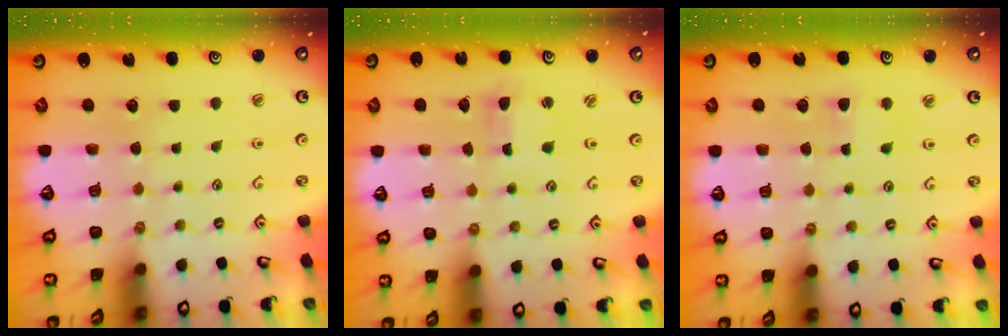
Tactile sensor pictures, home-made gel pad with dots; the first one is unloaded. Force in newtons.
{"total": 2.6, "press": 2.5, "slide": 0.3}
{"total": 2.9, "press": 2.9, "slide": 0.5}